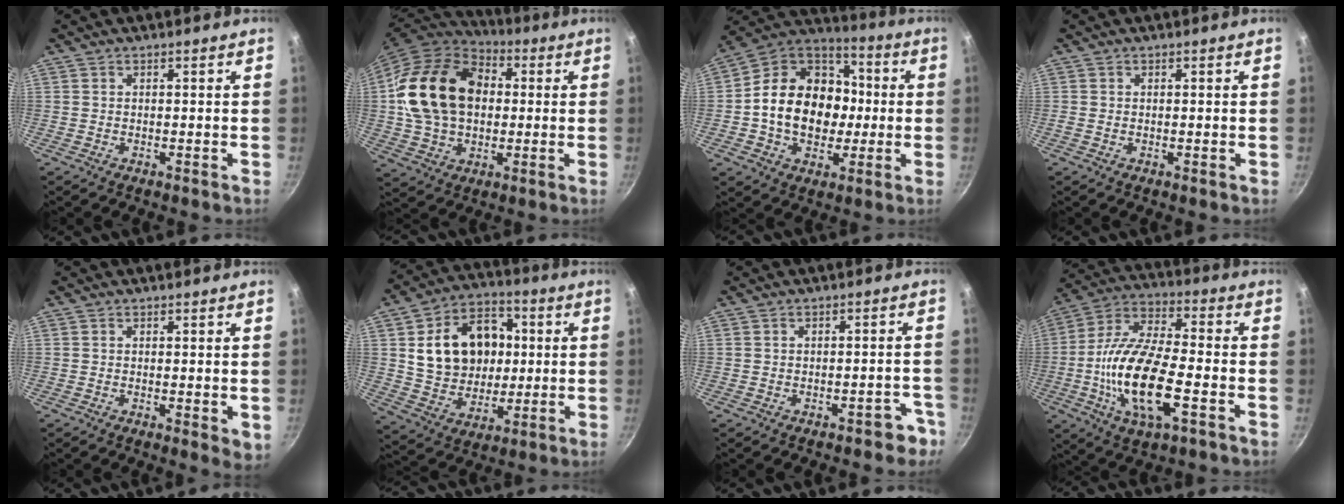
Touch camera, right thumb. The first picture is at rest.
{"total": 22.0, "force": [2.4, 15.9, 15.0], "torque": [-0.257, 0.027, 0.038]}
{"total": 20.3, "force": [-0.9, 15.8, 12.8], "torque": [-0.179, 0.036, -0.023]}
{"total": 0.0}
{"total": 3.0, "force": [0.0, 1.1, 2.8], "torque": [-0.035, -0.010, -0.001]}
{"total": 18.4, "force": [2.7, 14.2, 11.4], "torque": [-0.152, 0.015, 0.050]}
{"total": 4.1, "force": [-2.6, 2.1, 2.3], "torque": [0.004, 0.035, -0.016]}
{"total": 19.1, "force": [-4.7, 7.5, 16.9], "torque": [-0.324, 0.021, -0.100]}